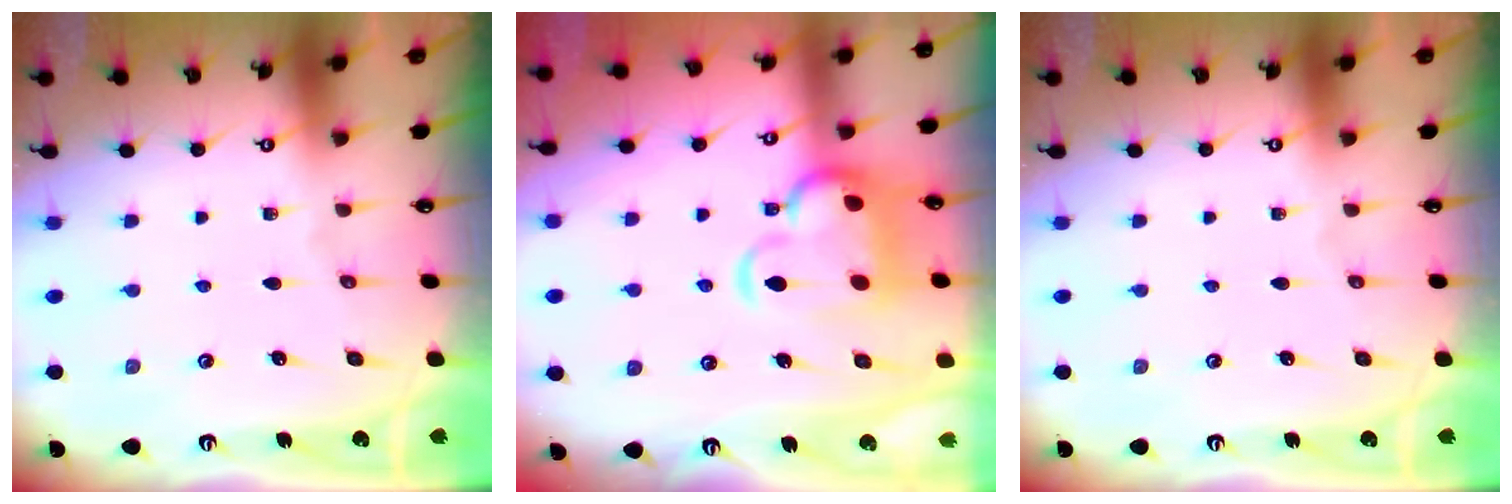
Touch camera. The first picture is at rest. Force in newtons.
{"total": 7.1, "press": 7.0, "slide": 1.1}
{"total": 0.0}